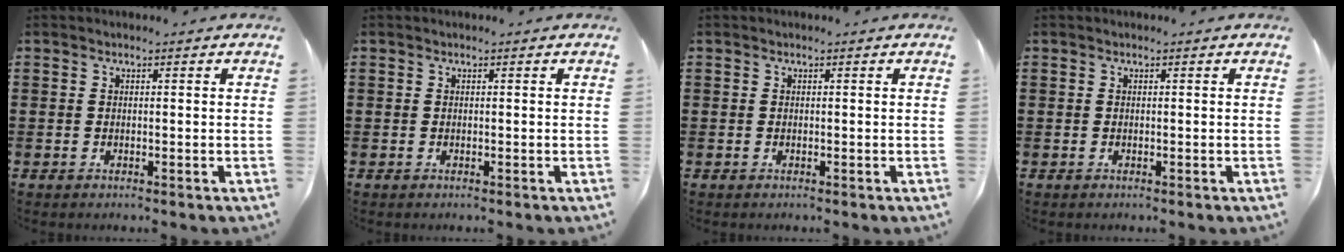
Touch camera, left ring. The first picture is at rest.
{"total": 0.0}
{"total": 0.0}
{"total": 0.0}